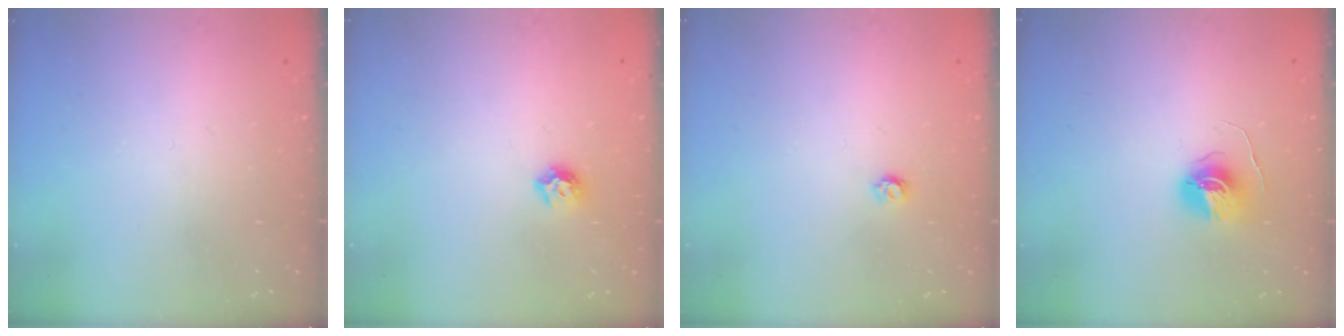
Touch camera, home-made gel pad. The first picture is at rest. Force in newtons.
{"total": 6.0, "press": 5.9, "slide": 0.8}
{"total": 3.2, "press": 3.2, "slide": 0.3}
{"total": 6.7, "press": 6.7, "slide": 0.4}